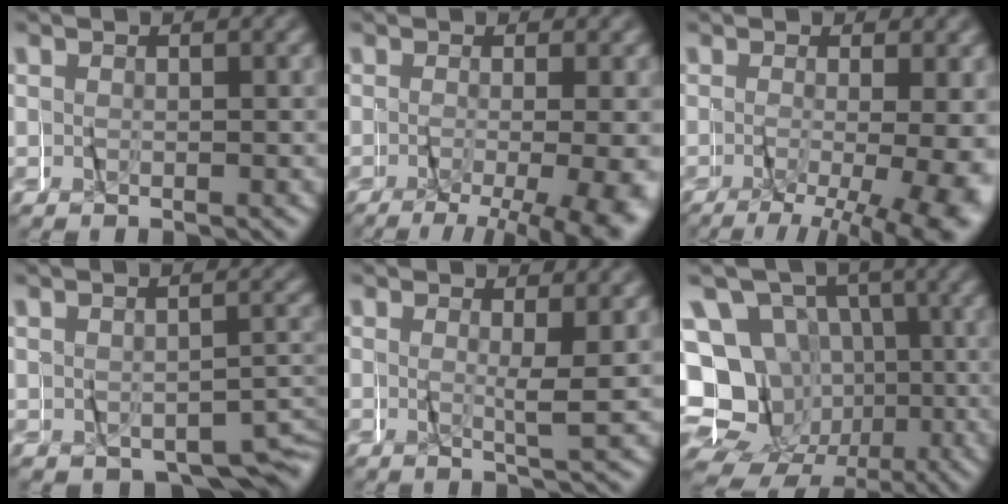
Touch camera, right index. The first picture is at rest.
{"total": 6.2, "force": [-2.8, 1.0, 5.5], "torque": [-0.077, -0.024, -0.033]}
{"total": 5.8, "force": [-2.0, 1.1, 5.4], "torque": [-0.064, -0.022, -0.023]}
{"total": 5.6, "force": [-4.0, 2.3, 3.1], "torque": [-0.036, -0.008, -0.062]}
{"total": 1.6, "force": [0.3, -1.0, 1.2], "torque": [-0.035, -0.006, 0.004]}
{"total": 15.8, "force": [-3.8, 13.8, 6.8], "torque": [-0.161, -0.064, -0.070]}